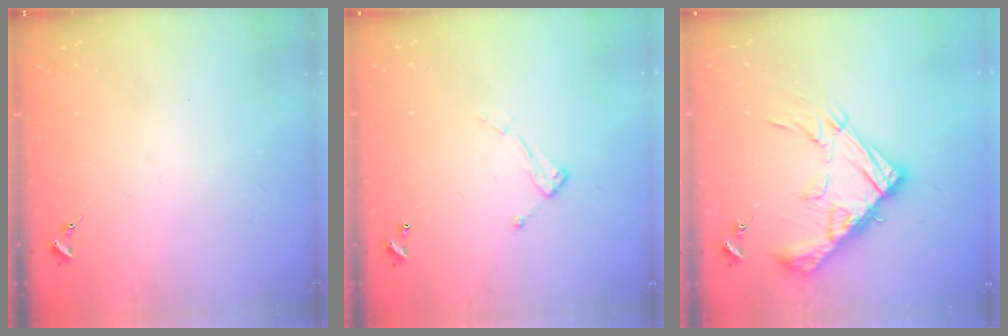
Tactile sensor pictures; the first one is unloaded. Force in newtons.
{"total": 6.9, "press": 6.9, "slide": 0.4}
{"total": 19.5, "press": 19.4, "slide": 1.8}